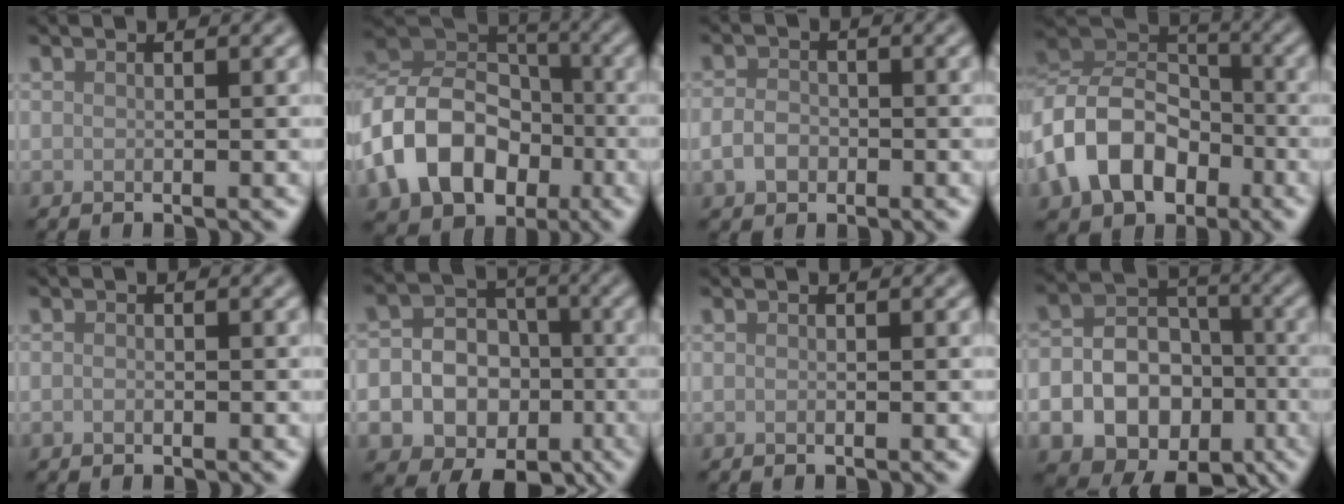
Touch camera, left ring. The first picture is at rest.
{"total": 10.8, "force": [-3.5, 8.4, 5.7], "torque": [-0.121, 0.001, -0.074]}
{"total": 2.3, "force": [-0.8, 1.8, 1.2], "torque": [-0.022, -0.002, -0.021]}
{"total": 8.9, "force": [-3.4, 6.7, 4.7], "torque": [-0.086, 0.005, -0.081]}
{"total": 0.6, "force": [-0.2, 0.4, 0.4], "torque": [-0.006, -0.002, -0.005]}
{"total": 16.6, "force": [-5.8, 14.6, 5.2], "torque": [-0.110, -0.028, -0.096]}
{"total": 0.0}
{"total": 16.6, "force": [-6.6, 13.6, 6.8], "torque": [-0.130, -0.047, -0.102]}